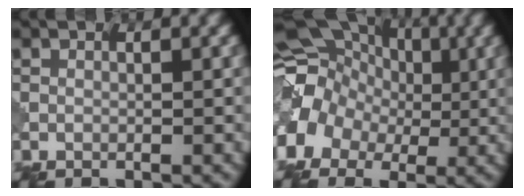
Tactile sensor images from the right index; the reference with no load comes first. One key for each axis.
{"total": 9.2, "fx": -0.7, "fy": 7.8, "fz": 4.8, "tx": -0.083, "ty": 0.001, "tz": -0.030}